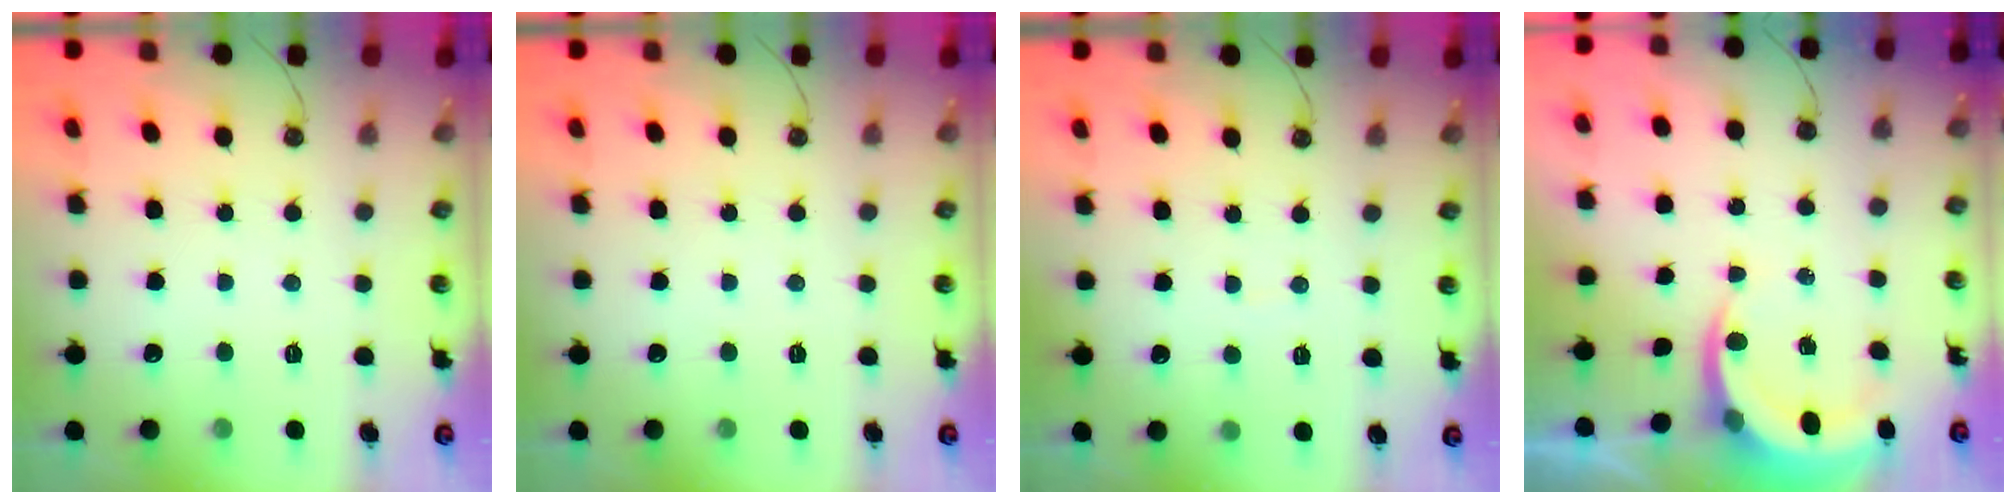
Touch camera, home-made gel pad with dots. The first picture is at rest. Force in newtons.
{"total": 0.0}
{"total": 2.6, "press": 2.6, "slide": 0.3}
{"total": 5.2, "press": 5.2, "slide": 0.6}